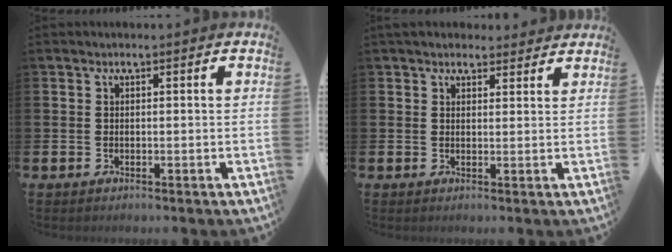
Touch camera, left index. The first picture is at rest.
{"total": 3.0, "force": [2.8, 1.1, 0.2], "torque": [0.011, -0.015, 0.046]}